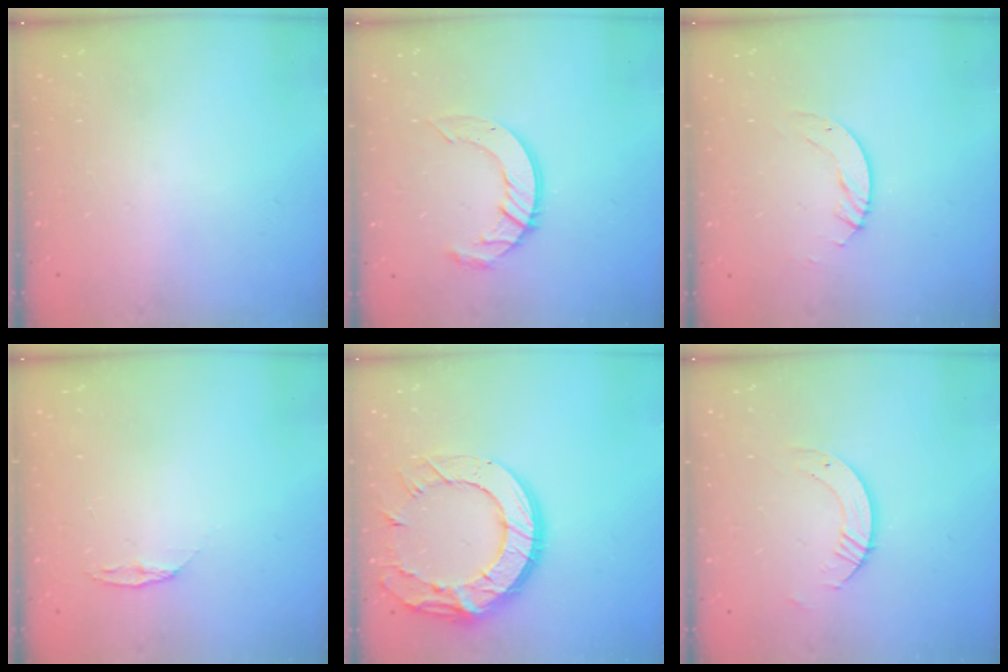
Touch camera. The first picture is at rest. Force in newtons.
{"total": 9.8, "press": 9.8, "slide": 0.9}
{"total": 3.0, "press": 3.0, "slide": 0.2}
{"total": 4.1, "press": 4.1, "slide": 0.5}
{"total": 17.6, "press": 17.5, "slide": 1.2}
{"total": 4.7, "press": 4.7, "slide": 0.3}